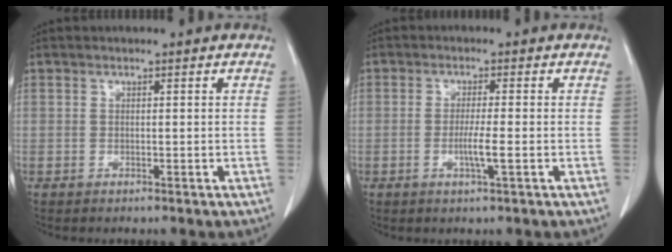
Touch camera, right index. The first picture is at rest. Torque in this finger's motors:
{"motor_torque": [0.82, -0.38, 0.39, 0.08]}